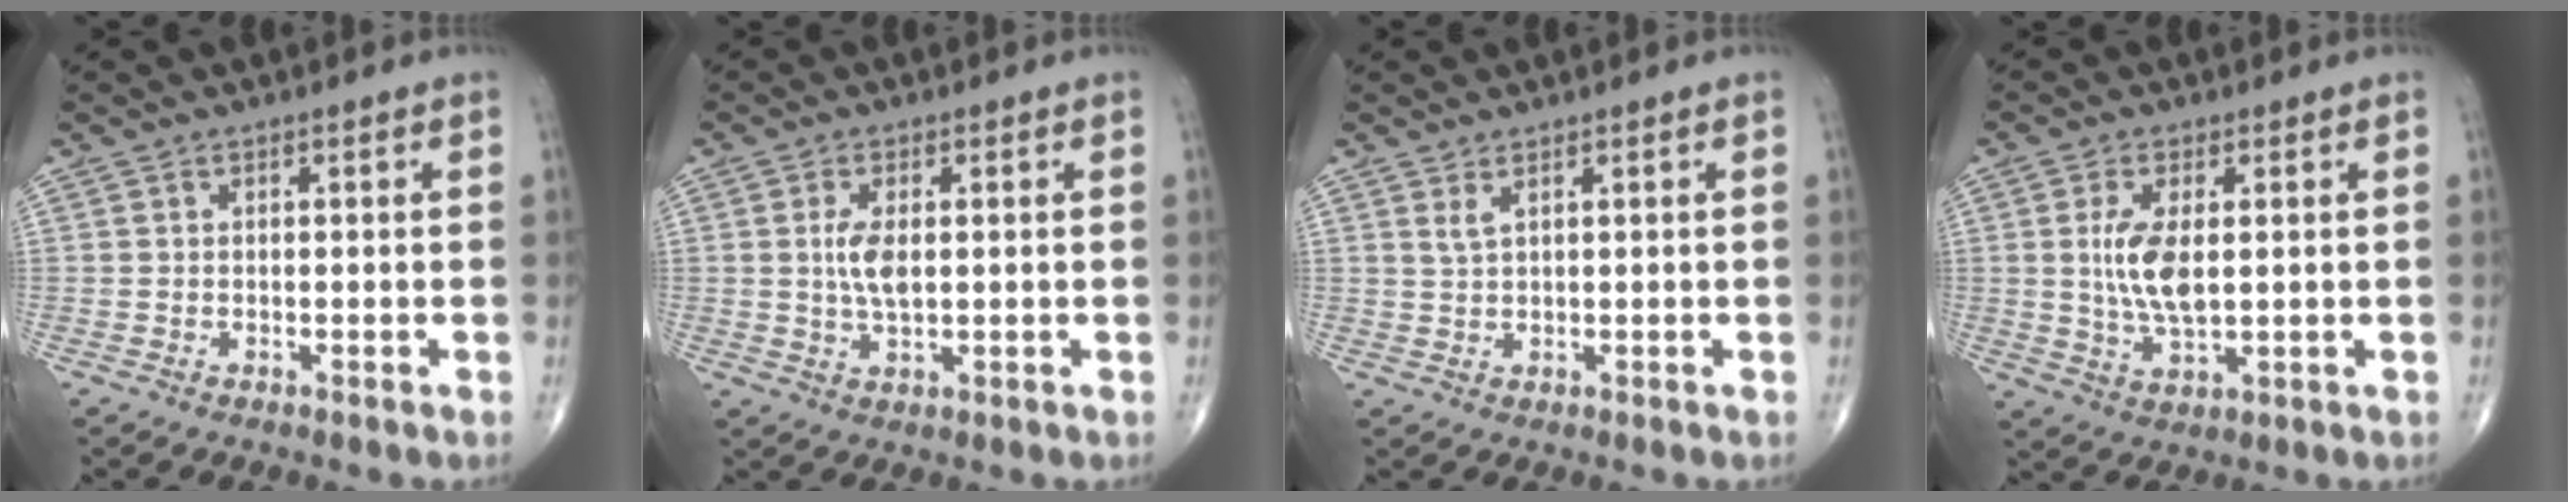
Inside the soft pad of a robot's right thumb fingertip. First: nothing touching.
{"total": 4.9, "force": [0.6, 2.2, 4.3], "torque": [-0.087, -0.006, 0.011]}
{"total": 1.6, "force": [1.0, 0.3, 1.2], "torque": [-0.028, -0.003, 0.025]}
{"total": 8.0, "force": [0.9, 3.4, 7.2], "torque": [-0.144, -0.013, 0.022]}